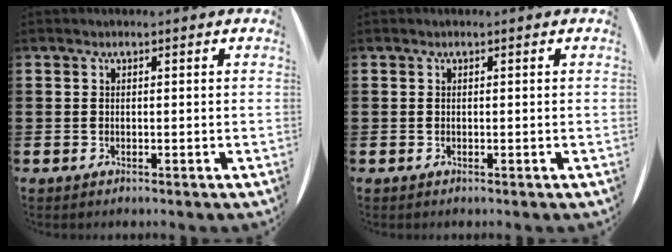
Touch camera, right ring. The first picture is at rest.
{"total": 0.0}